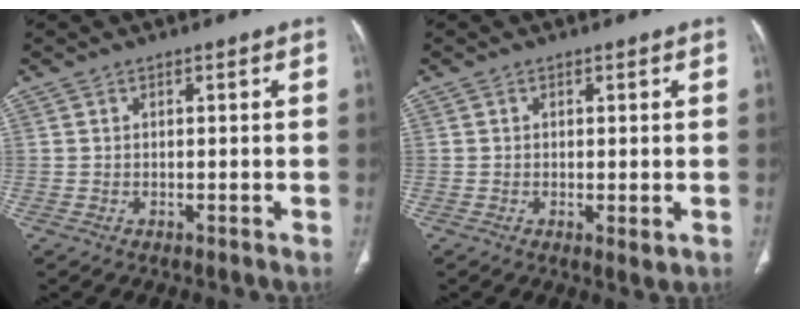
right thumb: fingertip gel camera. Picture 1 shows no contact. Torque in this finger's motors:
{"motor_torque": [-0.51, -0.07, -0.20, 0.05, -0.01]}